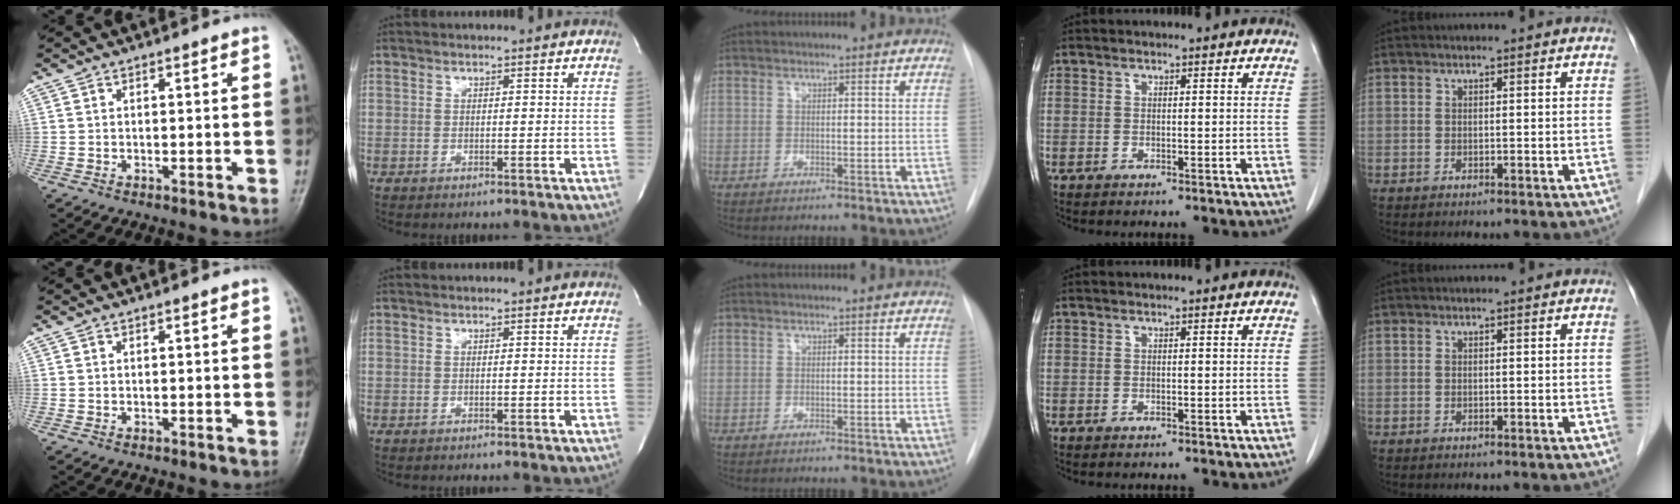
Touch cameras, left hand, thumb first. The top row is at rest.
{}